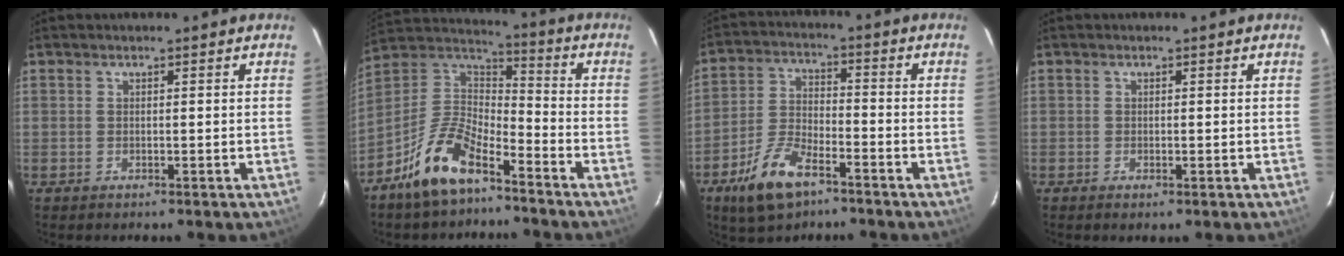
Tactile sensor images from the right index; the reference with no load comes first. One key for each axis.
{"total": 13.3, "fx": -9.2, "fy": 4.9, "fz": 8.3, "tx": -0.183, "ty": 0.018, "tz": -0.177}
{"total": 10.8, "fx": -6.9, "fy": 4.4, "fz": 7.1, "tx": -0.163, "ty": -0.006, "tz": -0.133}
{"total": 0.6, "fx": -0.3, "fy": 0.2, "fz": 0.5, "tx": -0.009, "ty": -0.002, "tz": -0.006}